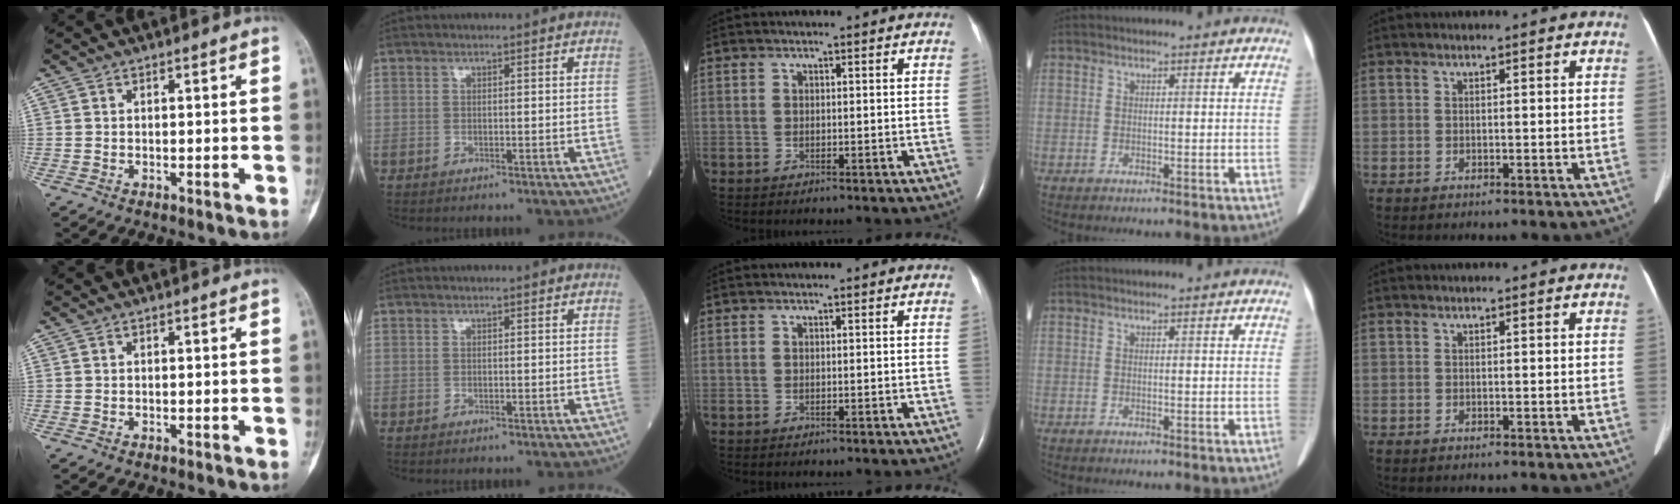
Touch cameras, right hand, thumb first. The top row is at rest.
{}